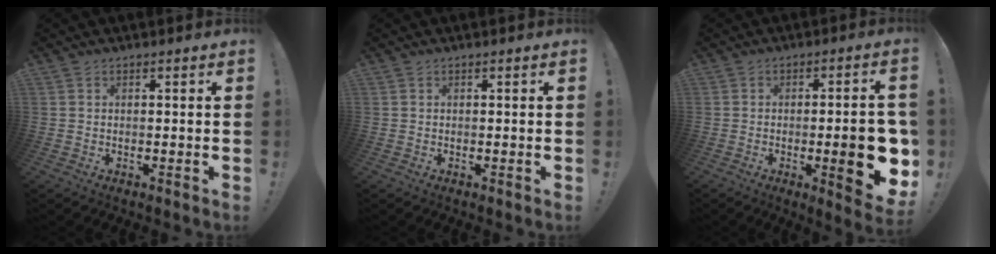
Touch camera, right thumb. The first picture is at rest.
{"total": 0.0}
{"total": 14.7, "force": [-3.0, 3.5, 14.0], "torque": [-0.169, -0.005, -0.035]}